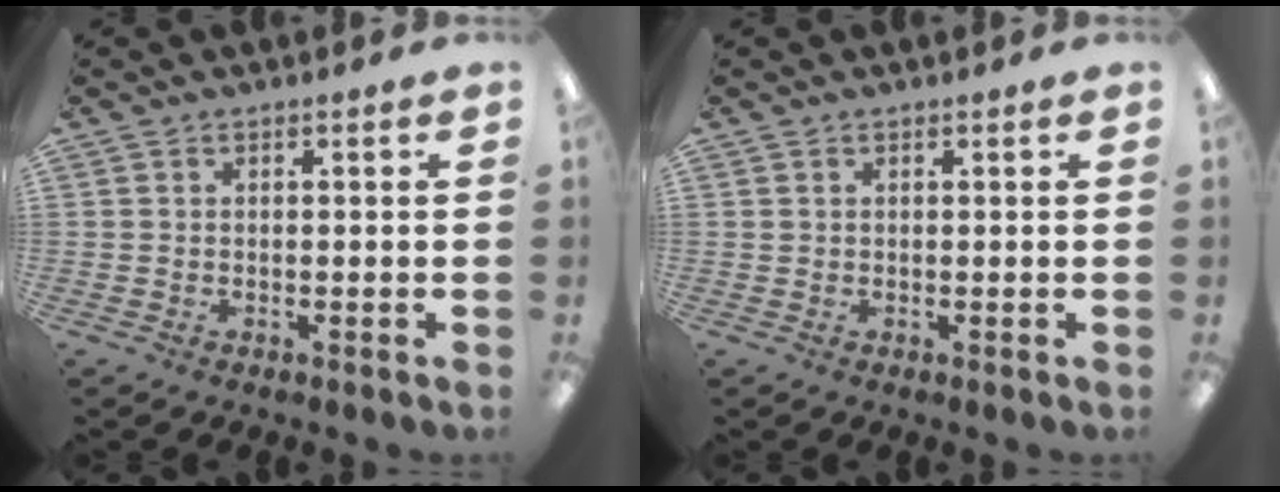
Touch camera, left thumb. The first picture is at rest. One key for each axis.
{"total": 0.6, "fx": 0.5, "fy": 0.3, "fz": 0.0, "tx": 0.000, "ty": 0.001, "tz": 0.010}